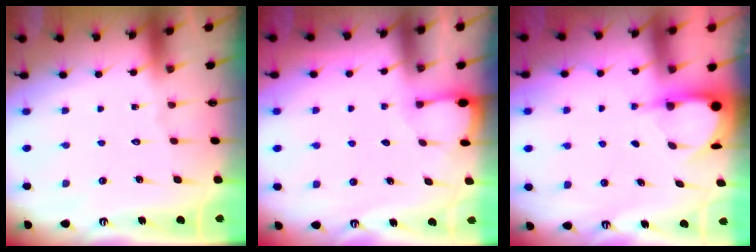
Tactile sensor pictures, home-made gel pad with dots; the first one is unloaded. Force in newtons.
{"total": 1.3, "press": 1.3, "slide": 0.2}
{"total": 3.9, "press": 3.9, "slide": 0.3}